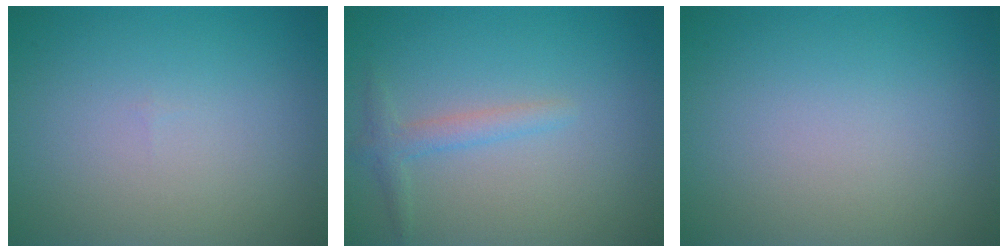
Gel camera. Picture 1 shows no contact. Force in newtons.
{"total": 1.7, "press": 1.7, "slide": 0.1}
{"total": 0.0}